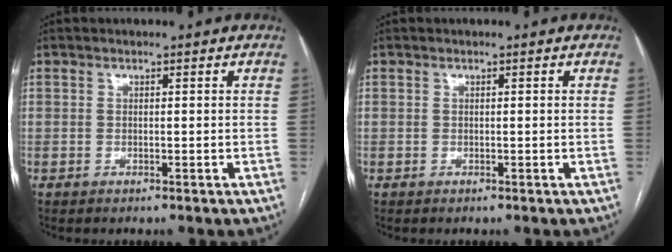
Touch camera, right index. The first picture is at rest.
{"total": 0.0}